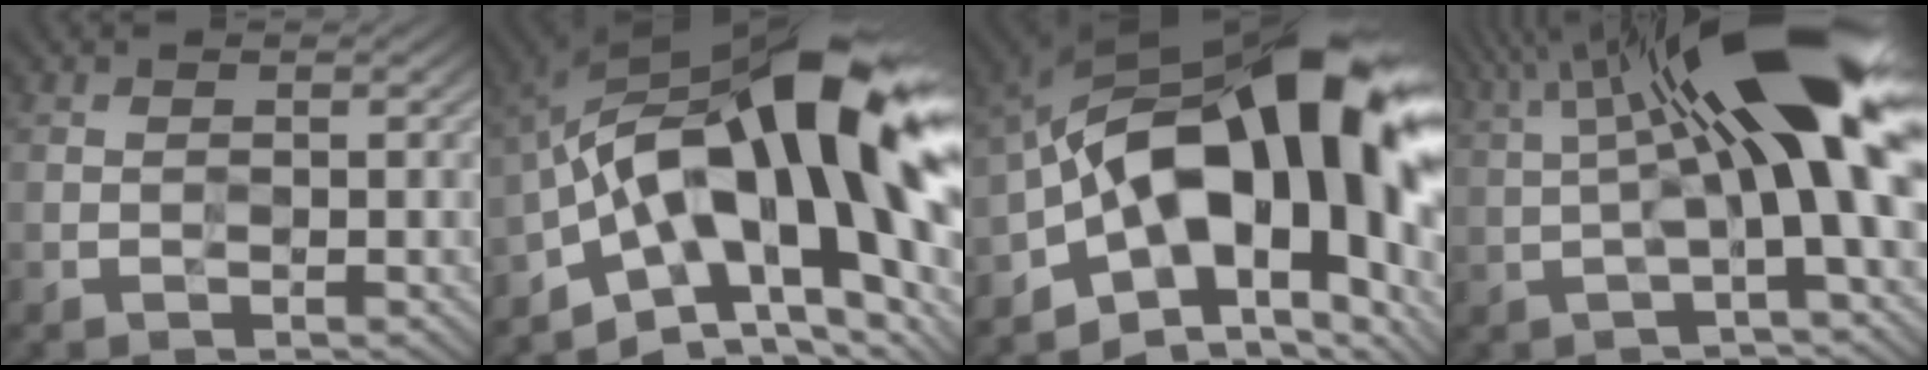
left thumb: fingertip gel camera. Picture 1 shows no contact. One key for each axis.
{"total": 20.0, "fx": -2.2, "fy": 9.1, "fz": 17.7, "tx": -0.278, "ty": 0.015, "tz": -0.043}
{"total": 19.7, "fx": -2.1, "fy": 10.8, "fz": 16.4, "tx": -0.249, "ty": 0.012, "tz": -0.036}
{"total": 16.2, "fx": 4.3, "fy": 3.0, "fz": 15.4, "tx": -0.262, "ty": 0.022, "tz": 0.077}